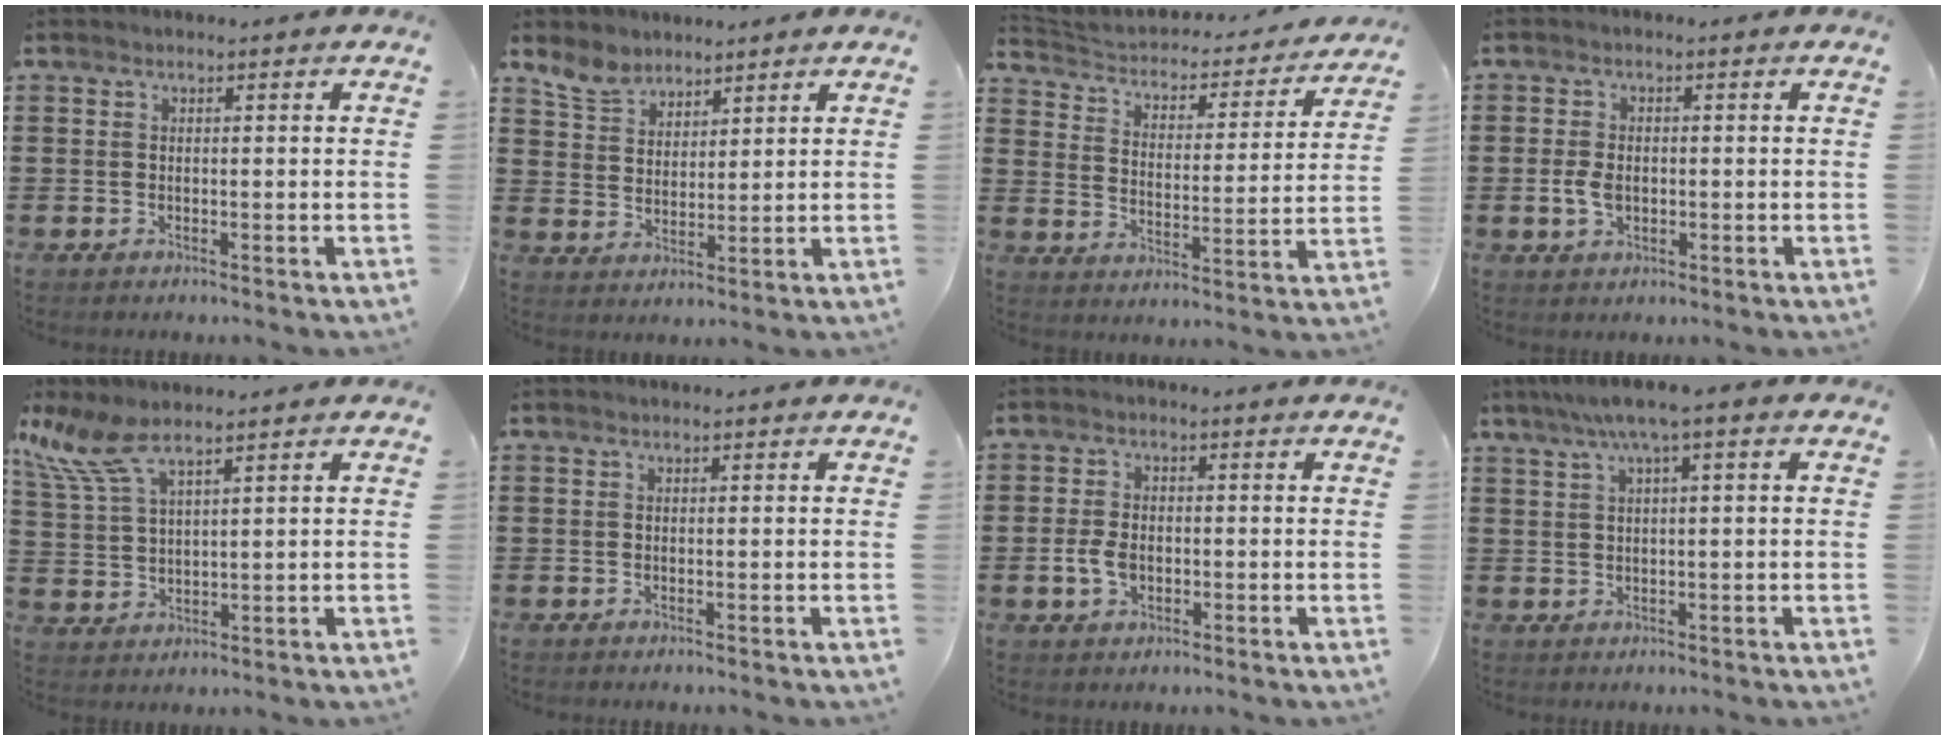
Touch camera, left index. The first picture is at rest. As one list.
[{"total": 5.3, "force": [4.5, 2.7, 1.0], "torque": [-0.040, -0.006, 0.087]}, {"total": 2.4, "force": [2.1, 1.0, 0.5], "torque": [-0.029, -0.024, 0.026]}, {"total": 3.3, "force": [-0.4, 2.0, 2.5], "torque": [-0.063, -0.001, -0.013]}, {"total": 7.3, "force": [5.3, 1.7, 4.7], "torque": [-0.124, -0.015, 0.094]}, {"total": 0.0}, {"total": 4.0, "force": [-0.8, 2.6, 3.0], "torque": [-0.078, -0.002, -0.021]}, {"total": 3.8, "force": [1.2, 0.1, 3.6], "torque": [-0.070, 0.003, 0.016]}]